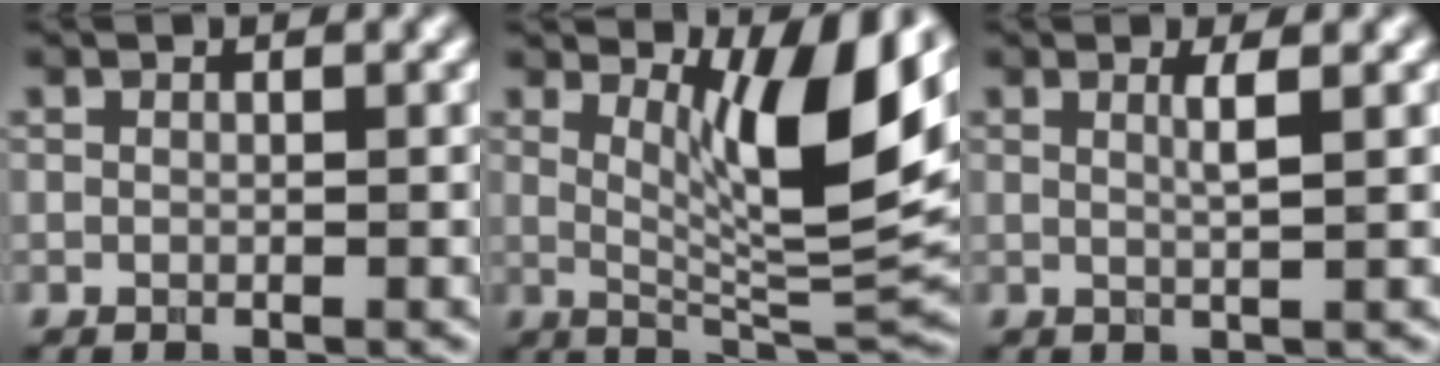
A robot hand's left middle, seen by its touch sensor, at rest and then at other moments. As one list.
[{"total": 8.8, "force": [3.5, 1.8, 7.9], "torque": [-0.122, -0.019, 0.071]}, {"total": 1.5, "force": [0.4, 0.3, 1.4], "torque": [-0.024, 0.001, 0.005]}]